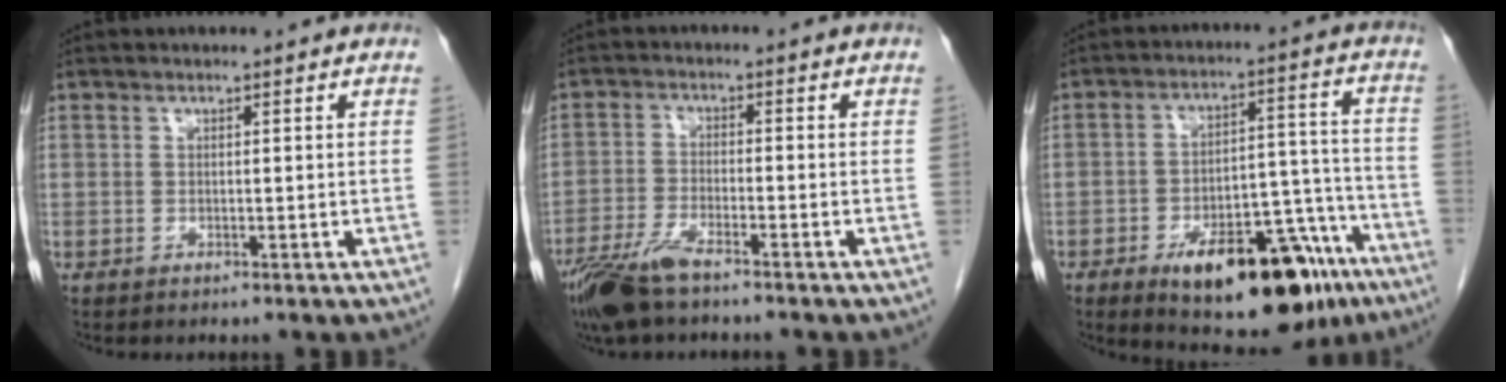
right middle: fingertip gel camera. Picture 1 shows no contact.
{"total": 7.4, "force": [-5.6, 1.5, 4.7], "torque": [-0.098, -0.017, -0.108]}
{"total": 19.6, "force": [-11.9, 7.4, 13.6], "torque": [-0.137, 0.030, -0.167]}